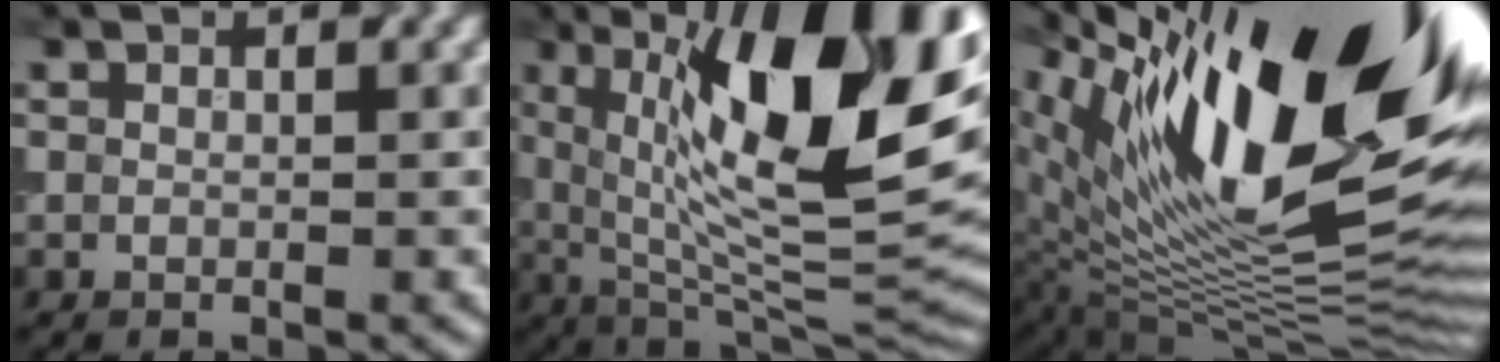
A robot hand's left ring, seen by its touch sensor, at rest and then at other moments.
{"total": 15.2, "force": [4.2, 4.6, 13.8], "torque": [-0.216, 0.004, 0.074]}
{"total": 19.2, "force": [7.5, 6.8, 16.3], "torque": [-0.235, 0.033, 0.137]}